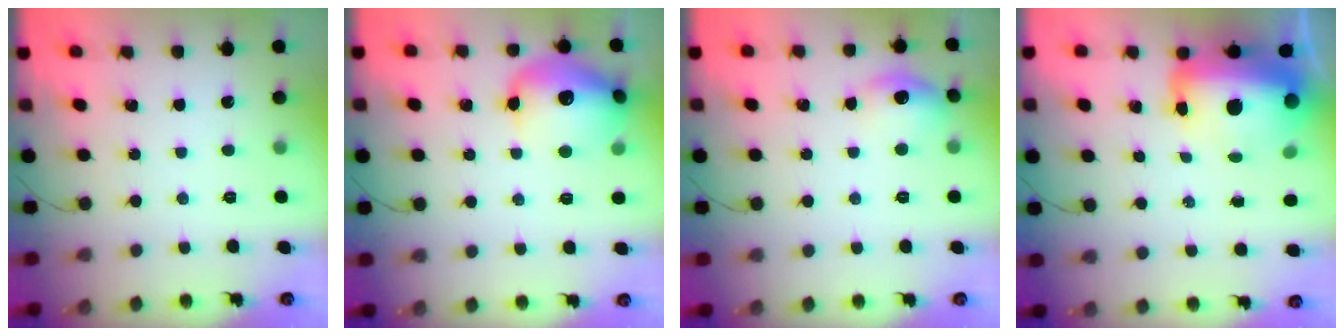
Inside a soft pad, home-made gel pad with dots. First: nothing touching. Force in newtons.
{"total": 17.1, "press": 17.1, "slide": 1.3}
{"total": 9.6, "press": 9.3, "slide": 2.4}
{"total": 25.7, "press": 22.0, "slide": 13.2}